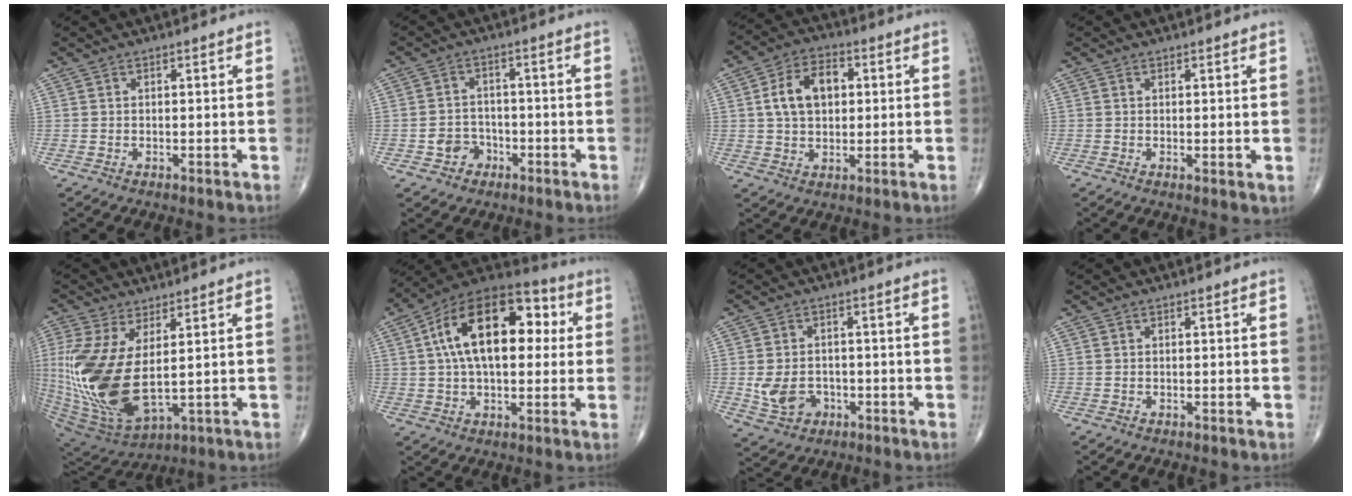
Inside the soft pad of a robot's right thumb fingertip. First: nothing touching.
{"total": 4.7, "force": [-2.2, 4.0, 1.2], "torque": [0.005, 0.022, -0.036]}
{"total": 10.1, "force": [1.7, 6.7, 7.4], "torque": [-0.115, 0.012, 0.027]}
{"total": 1.4, "force": [0.3, 0.4, 1.3], "torque": [-0.025, -0.008, 0.003]}
{"total": 18.7, "force": [1.4, 8.9, 16.4], "torque": [-0.373, -0.029, 0.050]}
{"total": 20.8, "force": [4.1, 11.4, 16.9], "torque": [-0.254, 0.030, 0.053]}
{"total": 6.8, "force": [-1.6, 5.4, 3.8], "torque": [-0.056, 0.010, -0.019]}
{"total": 0.0}